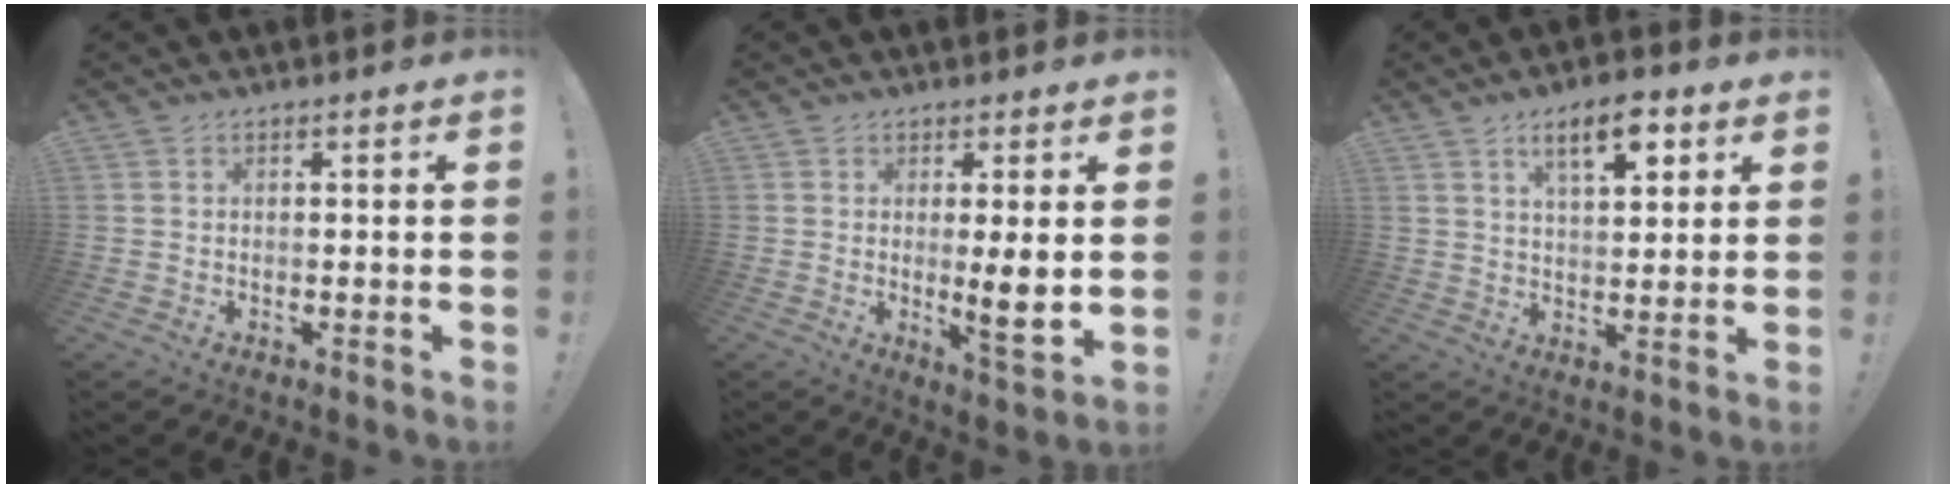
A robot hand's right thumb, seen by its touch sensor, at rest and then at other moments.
{"total": 7.7, "force": [0.4, 0.8, 7.6], "torque": [-0.105, -0.018, 0.006]}
{"total": 9.6, "force": [5.0, 3.7, 7.3], "torque": [-0.113, -0.013, 0.085]}